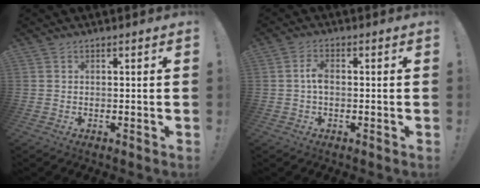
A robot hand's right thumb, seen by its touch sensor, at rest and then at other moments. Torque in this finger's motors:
{"motor_torque": [0.03, 0.03, 0.29, -0.06, 0.01]}